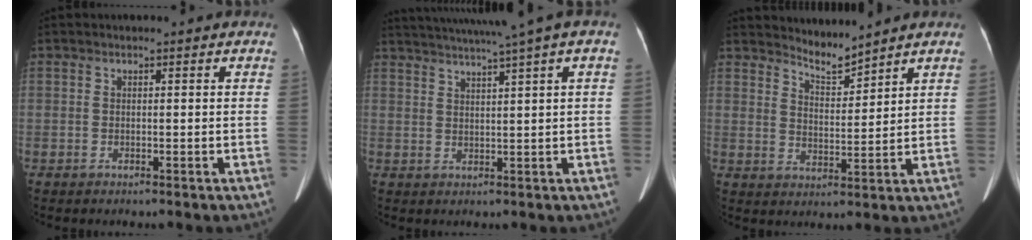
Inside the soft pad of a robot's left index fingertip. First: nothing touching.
{"total": 11.2, "force": [8.4, -1.4, 7.3], "torque": [-0.122, 0.019, 0.114]}
{"total": 4.2, "force": [4.2, -0.3, 0.4], "torque": [-0.013, -0.012, 0.081]}